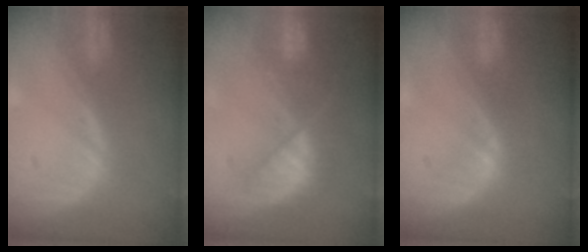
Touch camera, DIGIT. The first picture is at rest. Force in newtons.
{"total": 7.4, "press": 7.2, "slide": 1.9}
{"total": 0.7, "press": 0.6, "slide": 0.4}